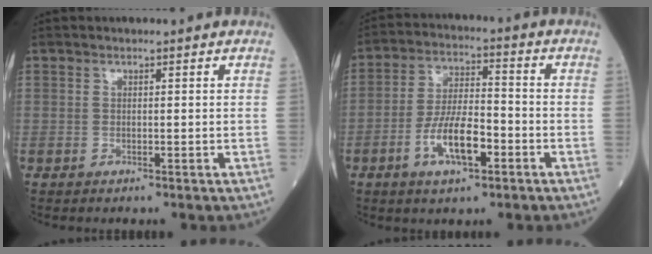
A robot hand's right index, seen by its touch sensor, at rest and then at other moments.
{"total": 9.2, "force": [-3.8, 2.9, 7.9], "torque": [-0.156, 0.003, -0.069]}